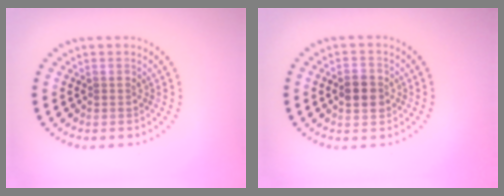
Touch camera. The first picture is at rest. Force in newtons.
{"total": 2.8, "press": 2.8, "slide": 0.2}